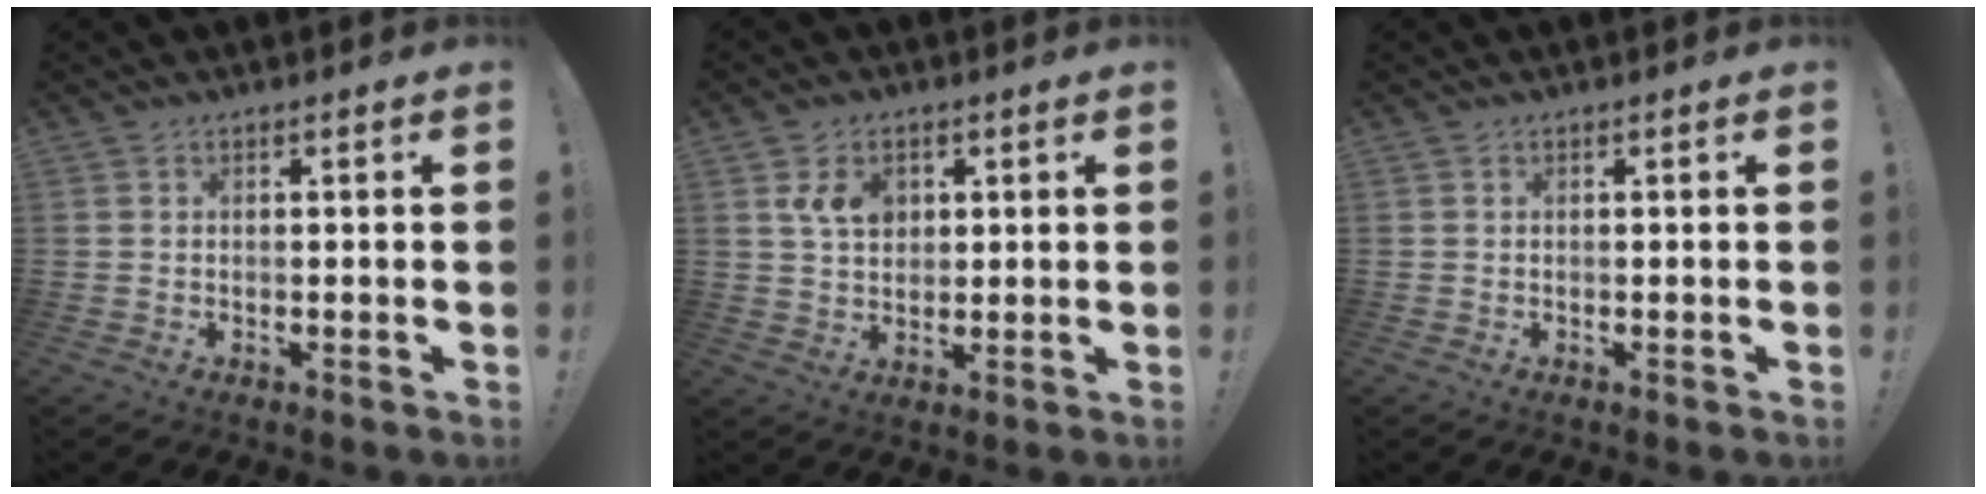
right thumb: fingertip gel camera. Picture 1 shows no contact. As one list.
[{"total": 7.2, "force": [2.5, 5.5, 4.0], "torque": [-0.067, 0.004, 0.049]}, {"total": 0.0}]